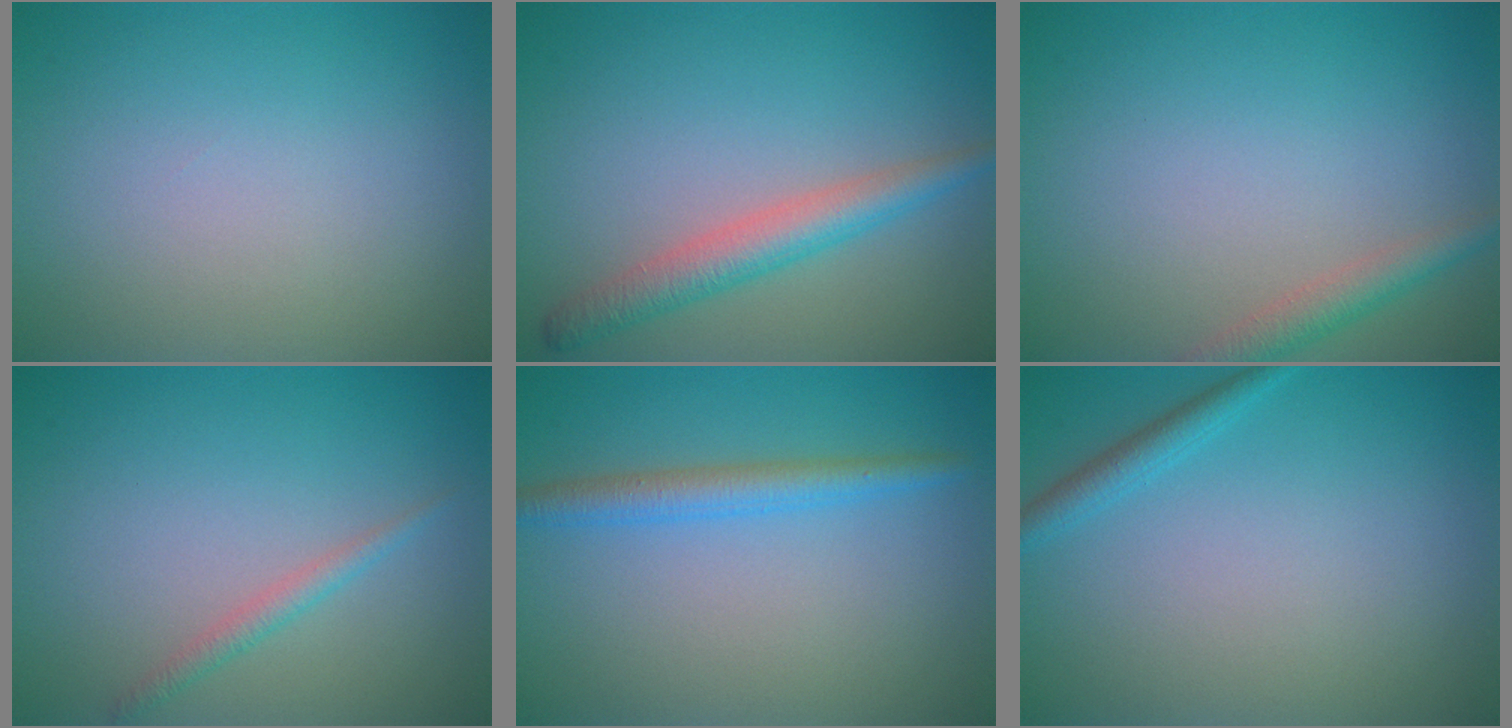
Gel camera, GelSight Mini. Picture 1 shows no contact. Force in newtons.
{"total": 3.6, "press": 3.5, "slide": 0.3}
{"total": 2.2, "press": 2.2, "slide": 0.1}
{"total": 1.3, "press": 1.3, "slide": 0.1}
{"total": 2.7, "press": 2.7, "slide": 0.1}
{"total": 1.6, "press": 1.6, "slide": 0.1}